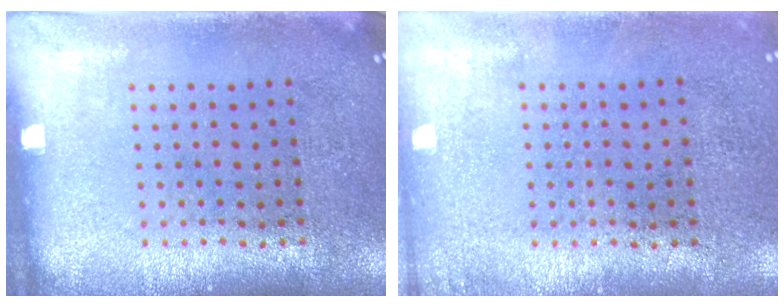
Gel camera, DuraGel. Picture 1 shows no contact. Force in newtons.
{"total": 0.5, "press": 0.5, "slide": 0.1}